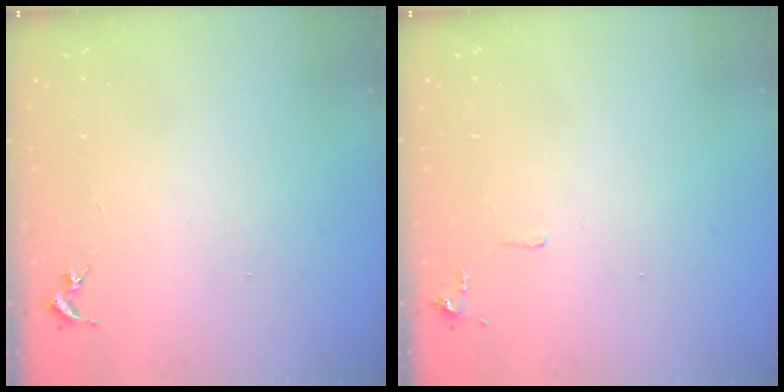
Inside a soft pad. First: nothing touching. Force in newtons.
{"total": 5.0, "press": 5.0, "slide": 0.8}